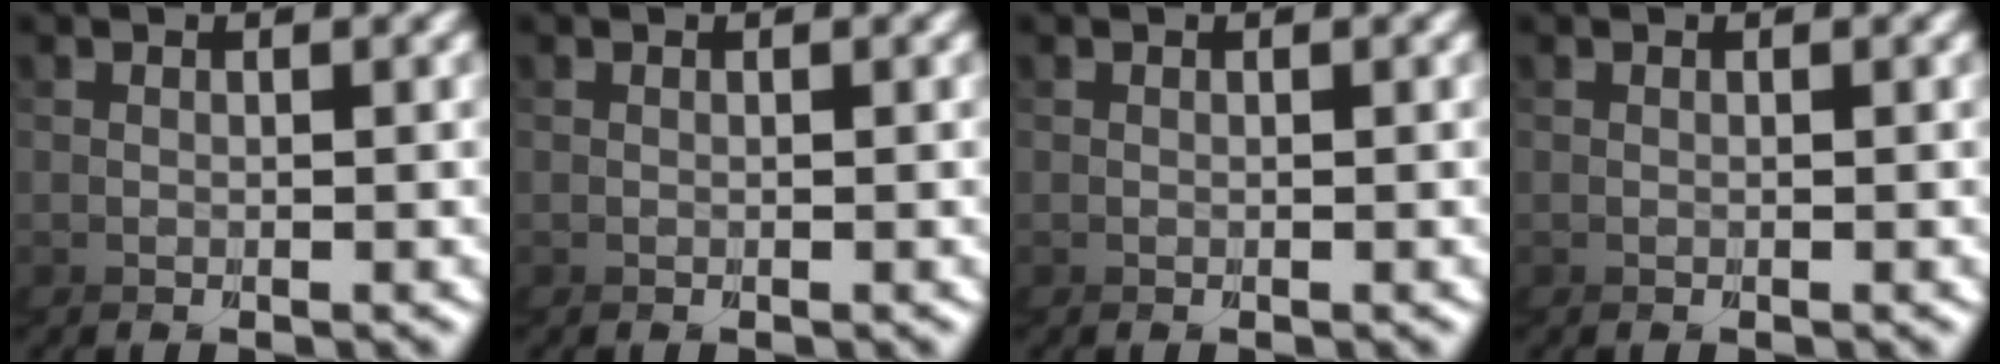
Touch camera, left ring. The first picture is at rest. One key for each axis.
{"total": 0.0}
{"total": 0.0}
{"total": 0.0}